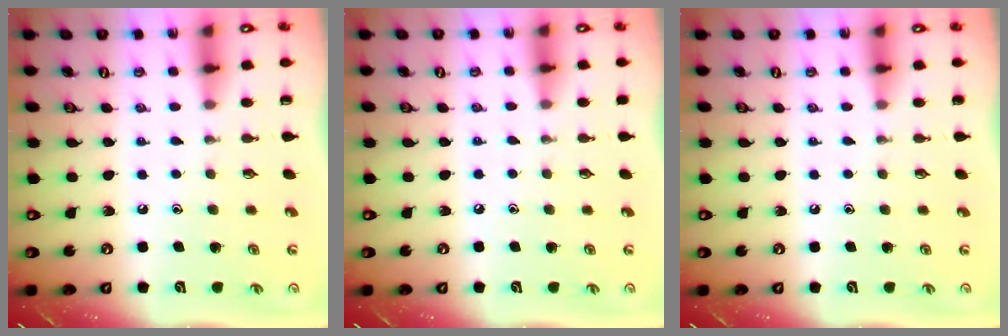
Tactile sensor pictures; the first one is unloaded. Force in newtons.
{"total": 3.3, "press": 3.3, "slide": 0.6}
{"total": 0.0}